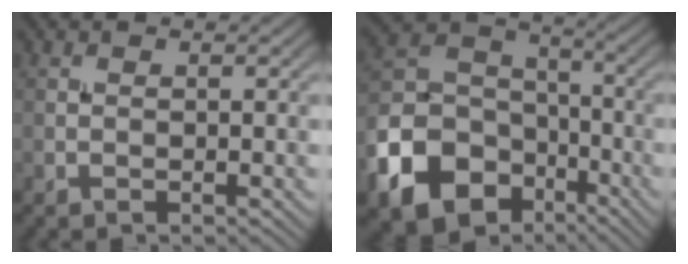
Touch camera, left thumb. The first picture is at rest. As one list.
[{"total": 16.2, "force": [-7.9, 11.9, 7.6], "torque": [-0.232, -0.045, -0.145]}]